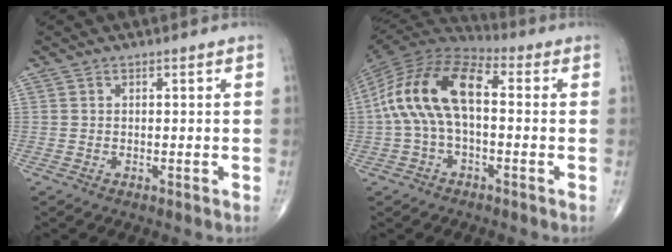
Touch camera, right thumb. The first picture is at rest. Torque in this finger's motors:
{"motor_torque": [2.19, 2.19, 0.43, -0.14, 0.17]}